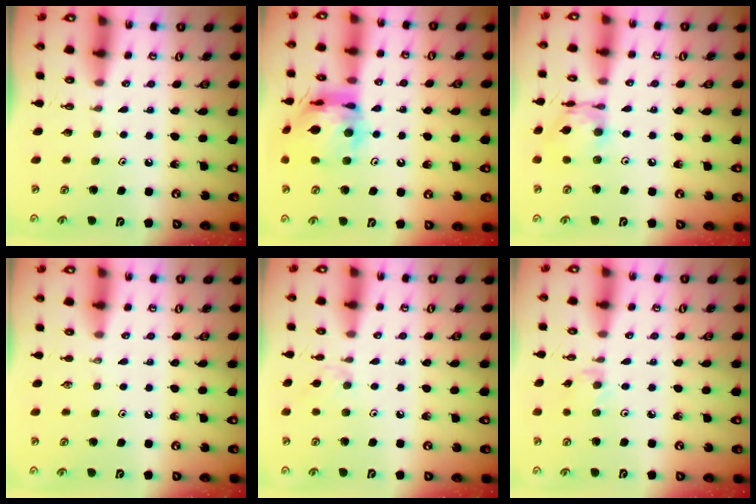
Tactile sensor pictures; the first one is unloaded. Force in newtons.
{"total": 16.8, "press": 16.7, "slide": 1.8}
{"total": 12.1, "press": 12.1, "slide": 0.9}
{"total": 0.0}
{"total": 5.9, "press": 5.9, "slide": 0.6}
{"total": 1.9, "press": 1.9, "slide": 0.4}